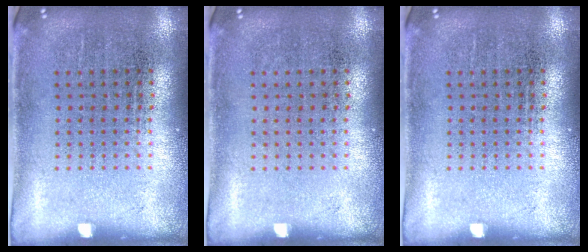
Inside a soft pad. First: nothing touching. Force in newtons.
{"total": 0.0}
{"total": 0.0}